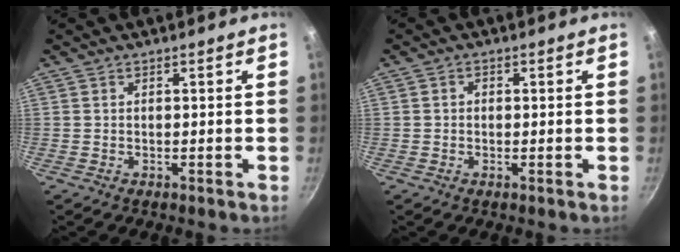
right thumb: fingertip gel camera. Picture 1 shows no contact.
{"total": 1.0, "force": [0.0, 0.8, 0.6], "torque": [-0.011, 0.004, -0.003]}